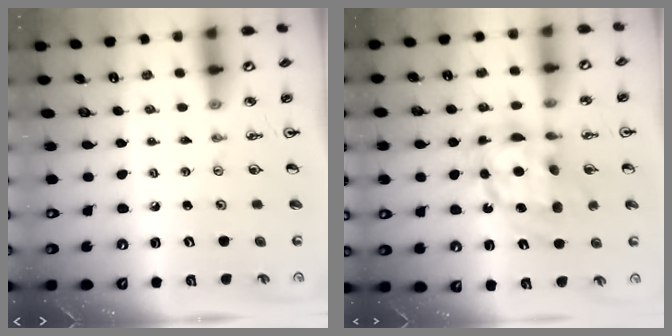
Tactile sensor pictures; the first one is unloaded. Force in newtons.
{"total": 13.5, "press": 13.4, "slide": 1.2}